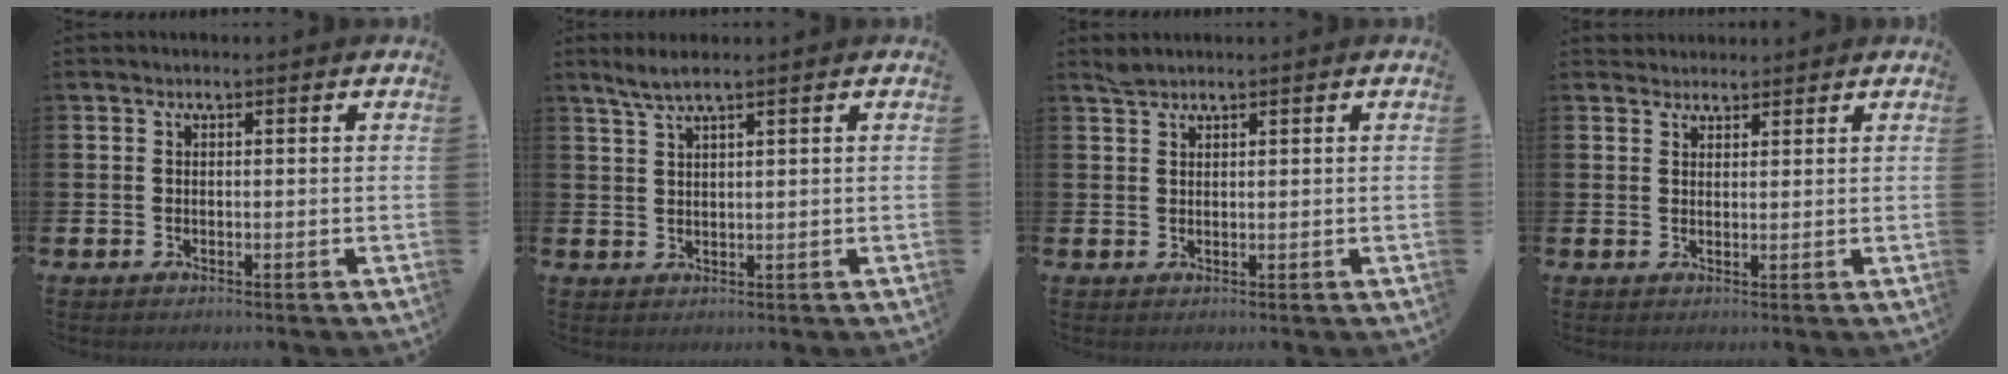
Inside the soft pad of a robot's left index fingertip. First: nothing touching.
{"total": 2.9, "force": [2.2, 0.2, 1.9], "torque": [-0.046, 0.002, 0.041]}
{"total": 1.4, "force": [1.4, 0.2, 0.1], "torque": [0.002, -0.001, 0.025]}
{"total": 2.3, "force": [2.2, 0.8, -0.1], "torque": [0.006, -0.007, 0.040]}